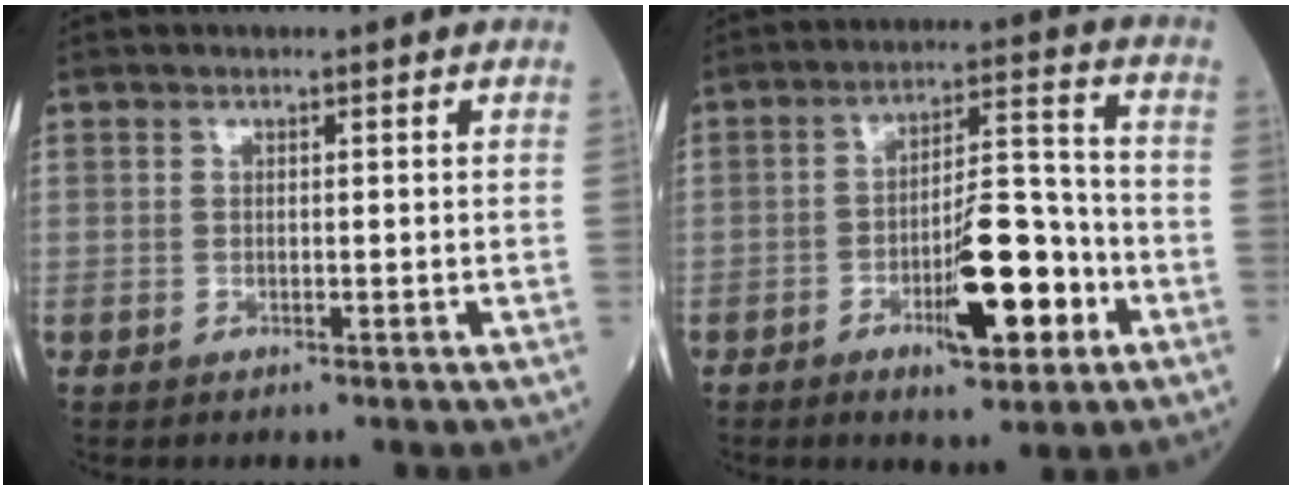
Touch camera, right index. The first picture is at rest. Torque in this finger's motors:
{"motor_torque": [0.45, -0.10, 0.20, 0.05]}